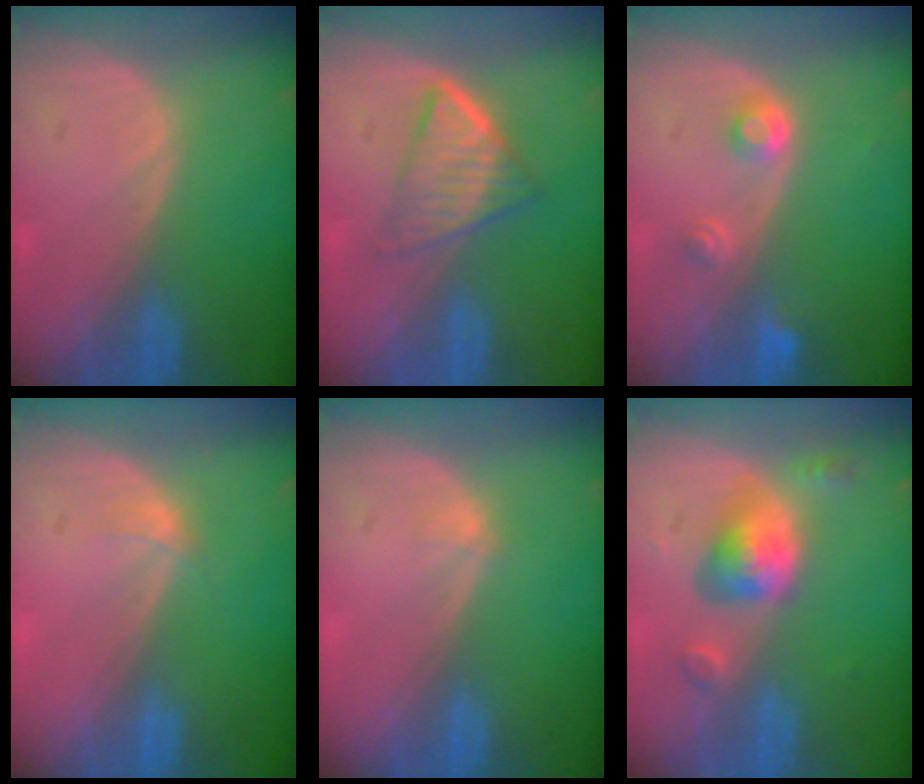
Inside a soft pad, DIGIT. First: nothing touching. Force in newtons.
{"total": 6.3, "press": 5.4, "slide": 3.1}
{"total": 2.9, "press": 2.7, "slide": 1.0}
{"total": 1.0, "press": 1.0, "slide": 0.1}
{"total": 0.8, "press": 0.6, "slide": 0.5}
{"total": 5.8, "press": 5.3, "slide": 2.1}